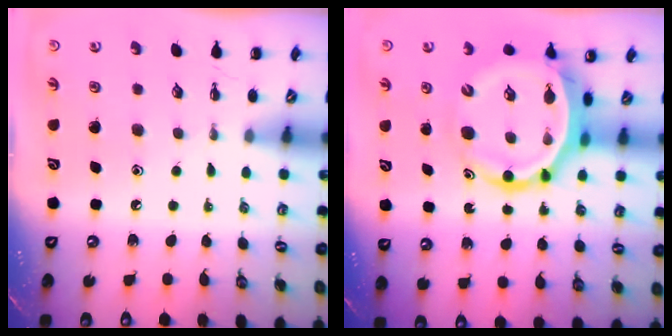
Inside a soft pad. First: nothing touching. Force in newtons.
{"total": 11.2, "press": 10.8, "slide": 3.0}